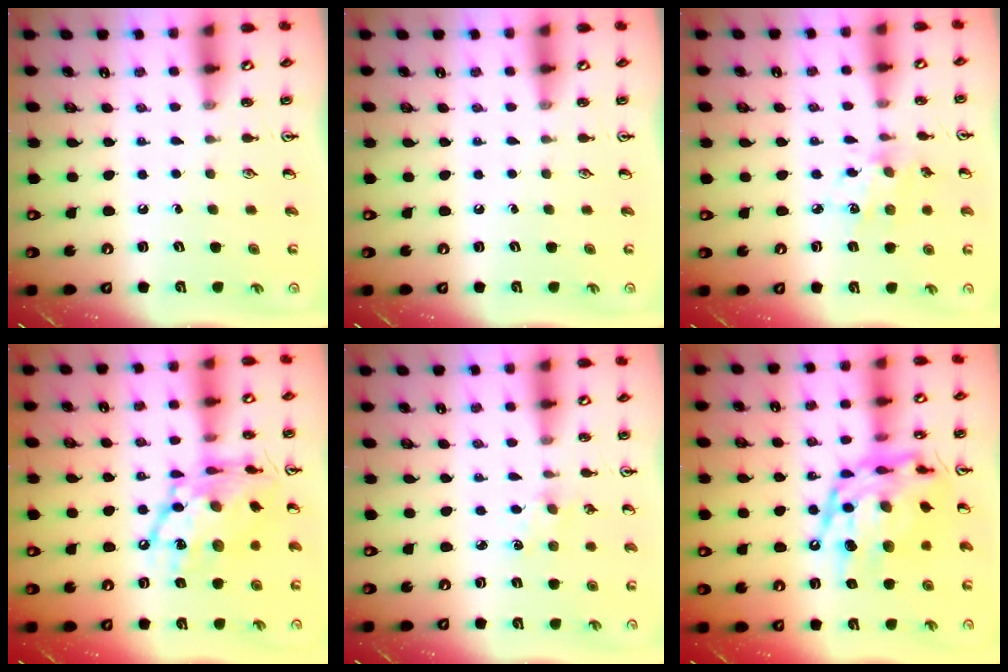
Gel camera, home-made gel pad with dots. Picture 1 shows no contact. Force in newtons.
{"total": 0.0}
{"total": 7.2, "press": 7.2, "slide": 0.4}
{"total": 19.1, "press": 19.1, "slide": 1.6}
{"total": 1.5, "press": 1.4, "slide": 0.2}
{"total": 18.7, "press": 18.6, "slide": 1.6}